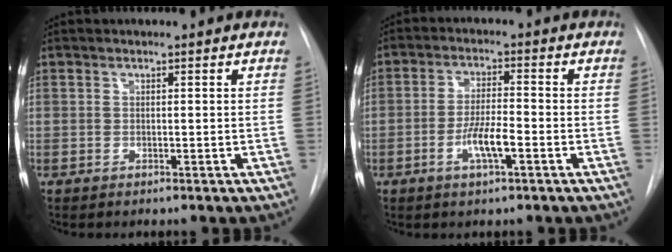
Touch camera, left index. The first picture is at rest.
{"total": 5.4, "force": [-2.6, 0.8, 4.7], "torque": [-0.092, -0.005, -0.048]}